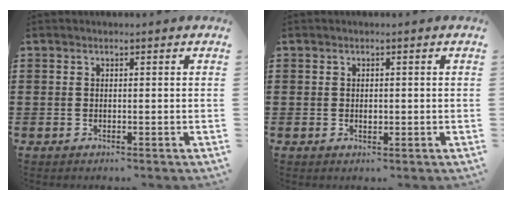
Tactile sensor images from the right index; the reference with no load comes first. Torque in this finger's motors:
{"motor_torque": [2.14, 0.00, 0.03, 0.01]}